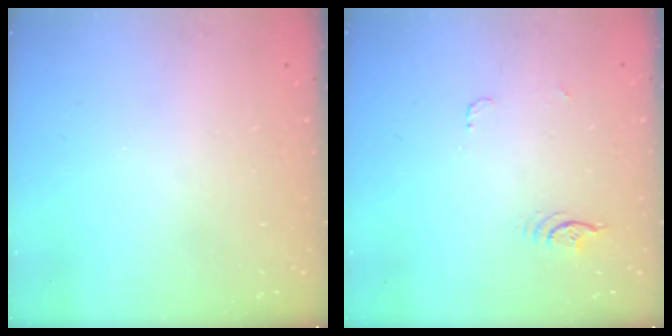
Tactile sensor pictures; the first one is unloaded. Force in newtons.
{"total": 3.8, "press": 3.5, "slide": 1.6}